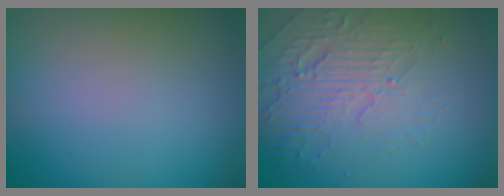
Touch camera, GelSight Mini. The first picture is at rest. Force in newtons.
{"total": 4.7, "press": 4.0, "slide": 2.5}